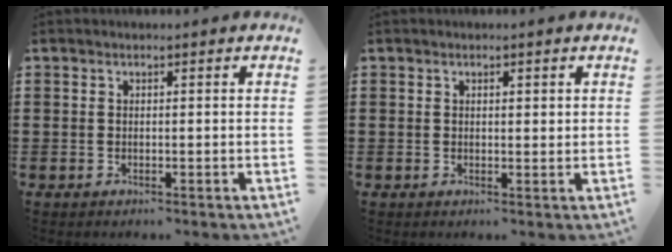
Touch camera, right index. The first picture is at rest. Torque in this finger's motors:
{"motor_torque": [-0.24, 0.27, -0.05, -0.01]}